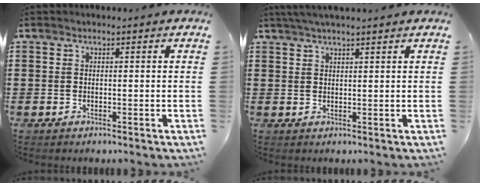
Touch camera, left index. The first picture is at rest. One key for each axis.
{"total": 2.3, "fx": 2.0, "fy": -0.1, "fz": 1.1, "tx": -0.025, "ty": 0.004, "tz": 0.037}